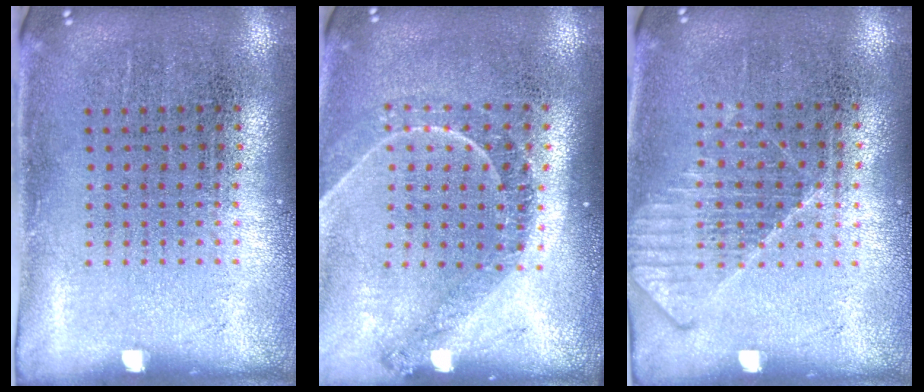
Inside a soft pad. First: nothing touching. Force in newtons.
{"total": 1.2, "press": 1.2, "slide": 0.2}
{"total": 1.2, "press": 1.2, "slide": 0.3}